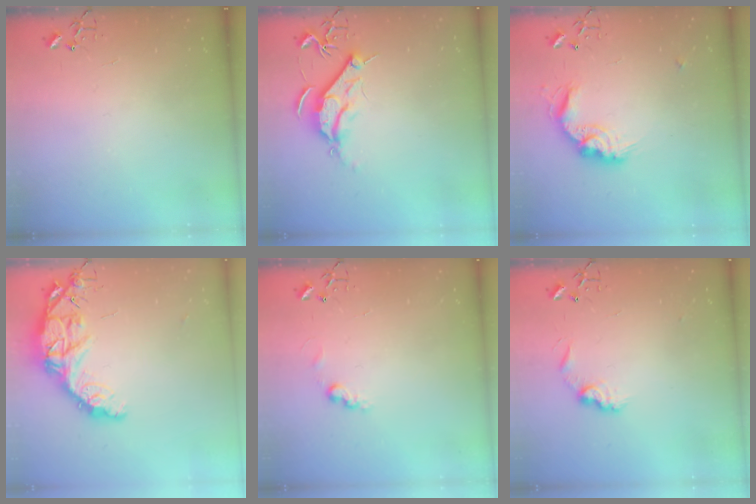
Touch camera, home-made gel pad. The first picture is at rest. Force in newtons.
{"total": 9.1, "press": 9.0, "slide": 0.8}
{"total": 15.0, "press": 15.0, "slide": 0.6}
{"total": 15.2, "press": 15.2, "slide": 1.2}
{"total": 6.4, "press": 6.4, "slide": 0.5}
{"total": 8.4, "press": 8.4, "slide": 0.3}